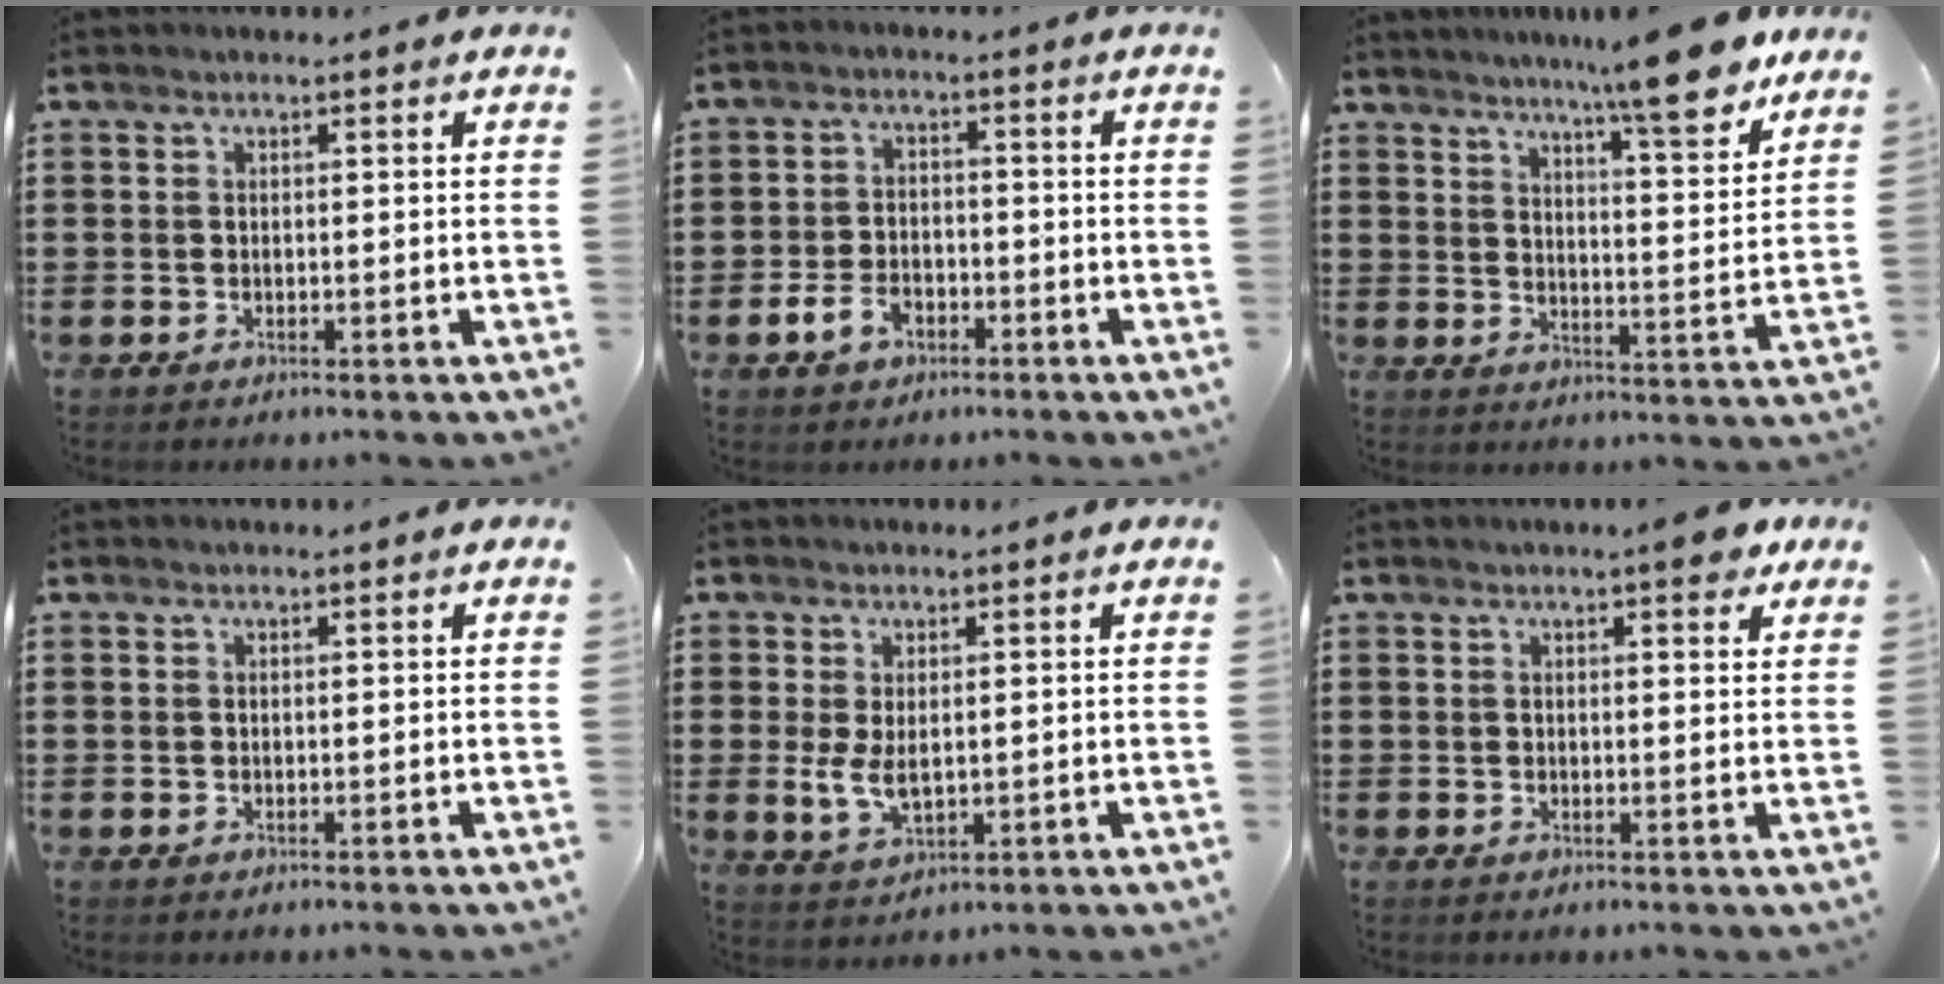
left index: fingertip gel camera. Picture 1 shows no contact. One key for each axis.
{"total": 4.2, "fx": -2.3, "fy": 2.7, "fz": 2.4, "tx": -0.056, "ty": 0.003, "tz": -0.047}
{"total": 11.1, "fx": 8.8, "fy": 0.4, "fz": 6.7, "tx": -0.113, "ty": -0.042, "tz": 0.145}
{"total": 0.0}
{"total": 4.4, "fx": 0.5, "fy": 2.3, "fz": 3.7, "tx": -0.088, "ty": -0.001, "tz": 0.006}
{"total": 4.3, "fx": 3.1, "fy": 0.9, "fz": 2.8, "tx": -0.040, "ty": -0.005, "tz": 0.050}